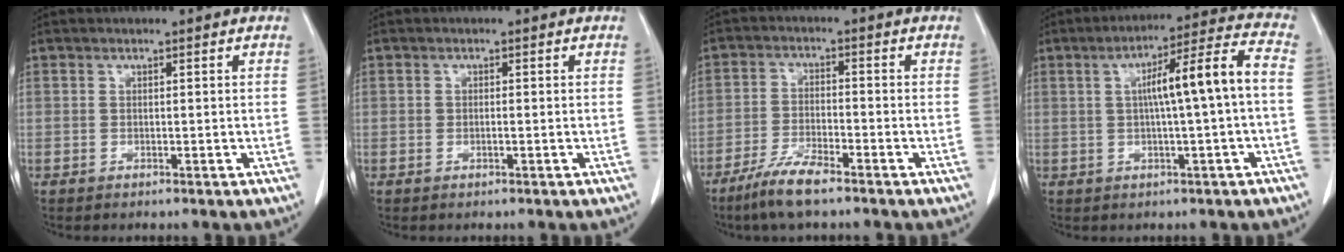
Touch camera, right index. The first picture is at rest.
{"total": 0.6, "force": [0.0, 0.2, 0.6], "torque": [-0.010, 0.002, 0.000]}
{"total": 6.5, "force": [-4.8, 0.9, 4.3], "torque": [-0.089, -0.010, -0.091]}
{"total": 10.7, "force": [0.3, -0.2, 10.7], "torque": [-0.164, 0.026, 0.007]}